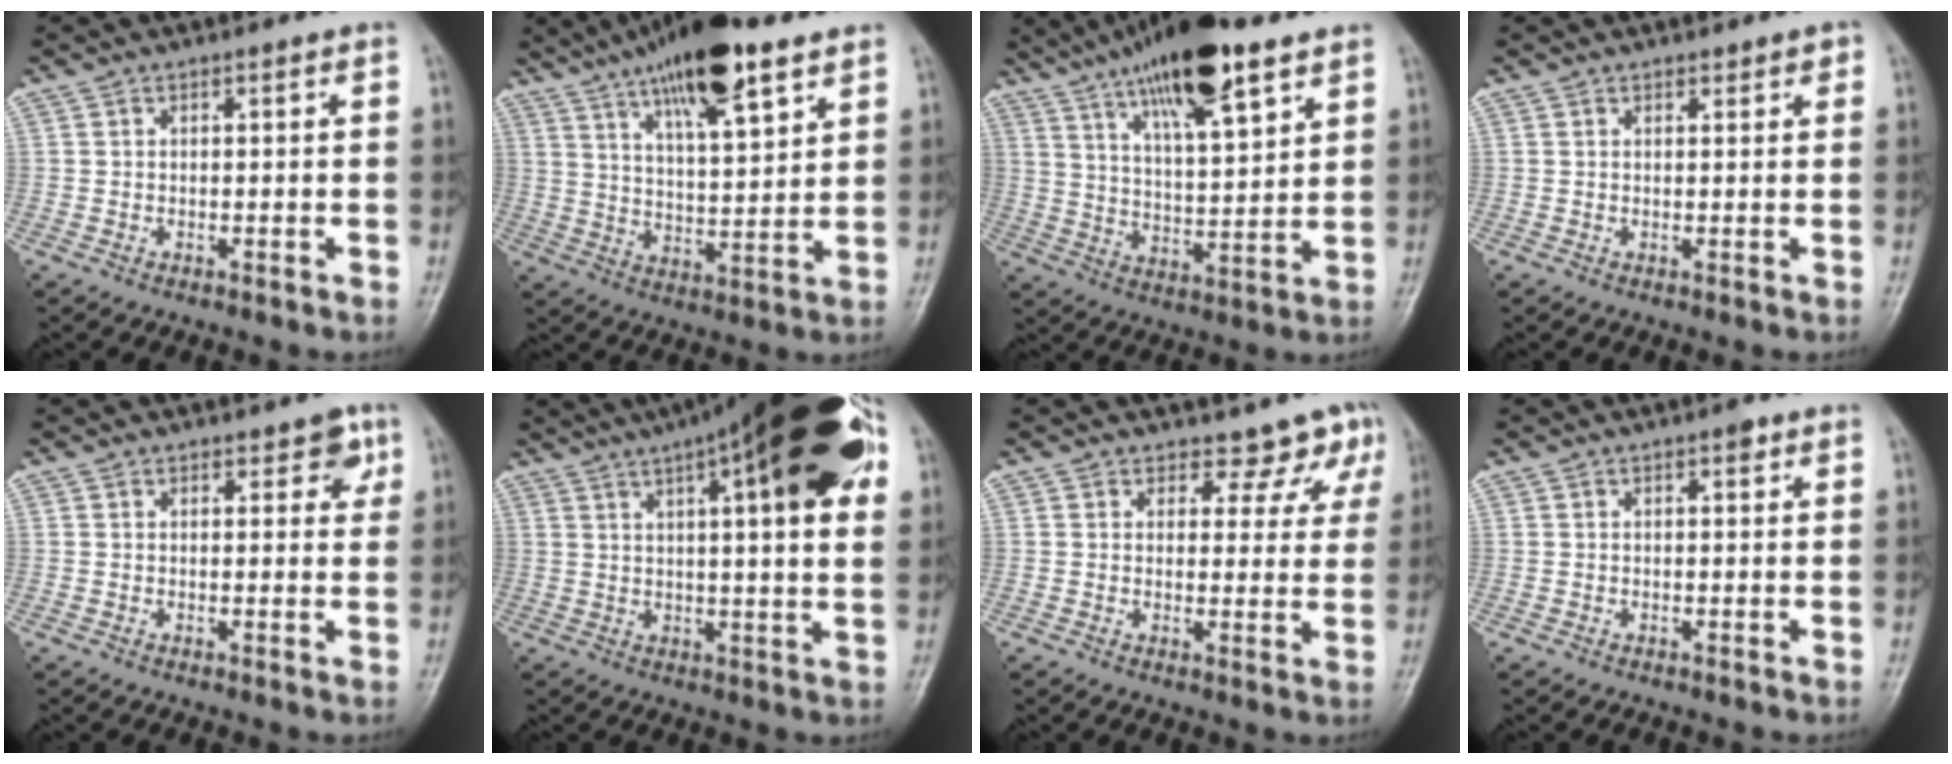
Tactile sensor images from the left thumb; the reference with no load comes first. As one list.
[{"total": 17.2, "force": [10.6, 4.8, 12.7], "torque": [-0.194, -0.037, 0.181]}, {"total": 18.2, "force": [11.4, 4.8, 13.3], "torque": [-0.210, -0.040, 0.196]}, {"total": 1.4, "force": [1.0, 0.8, 0.5], "torque": [0.006, -0.004, 0.009]}, {"total": 3.2, "force": [1.8, 2.0, 1.9], "torque": [0.004, -0.005, 0.018]}, {"total": 24.3, "force": [10.4, 6.4, 21.1], "torque": [-0.298, 0.012, 0.143]}, {"total": 6.8, "force": [5.5, 3.8, 1.1], "torque": [0.030, -0.030, 0.047]}, {"total": 1.1, "force": [0.6, 0.5, 0.8], "torque": [-0.006, 0.001, 0.005]}]